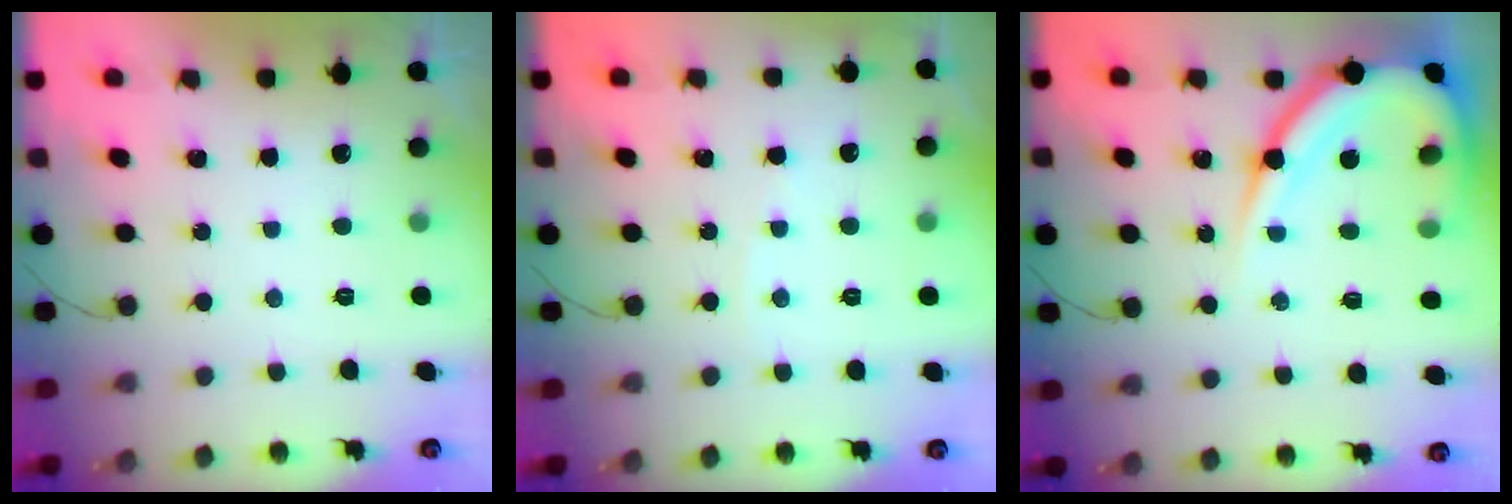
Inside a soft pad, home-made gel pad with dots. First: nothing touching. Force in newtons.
{"total": 1.4, "press": 1.4, "slide": 0.3}
{"total": 14.6, "press": 14.5, "slide": 1.5}